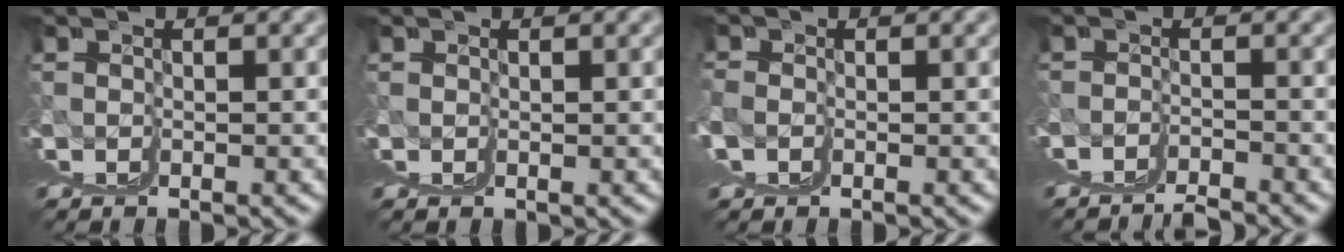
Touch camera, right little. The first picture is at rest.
{"total": 0.0}
{"total": 2.0, "force": [1.3, 1.5, 0.5], "torque": [-0.013, 0.000, 0.019]}
{"total": 2.7, "force": [1.1, 0.7, 2.3], "torque": [-0.021, 0.010, 0.013]}